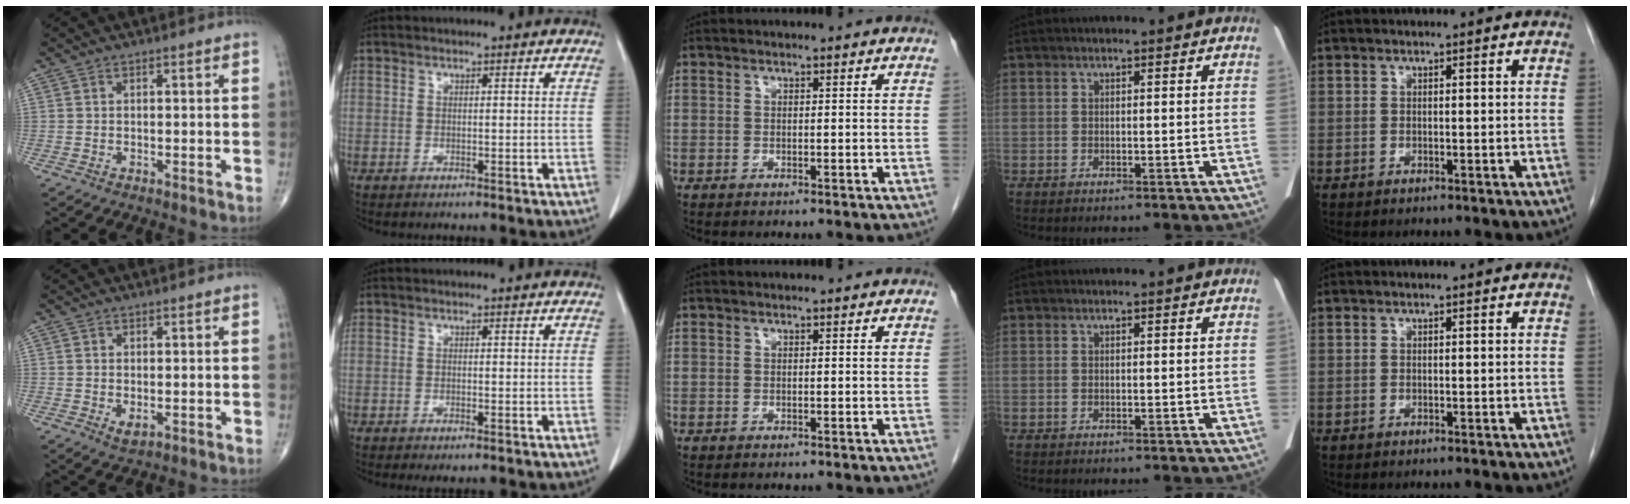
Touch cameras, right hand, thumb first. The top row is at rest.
{"thumb": {"total": 1.9, "force": [-0.1, 1.0, 1.5], "torque": [-0.026, -0.007, 0.002]}, "index": {"total": 1.1, "force": [-0.8, 0.2, 0.8], "torque": [-0.015, -0.004, -0.008]}}